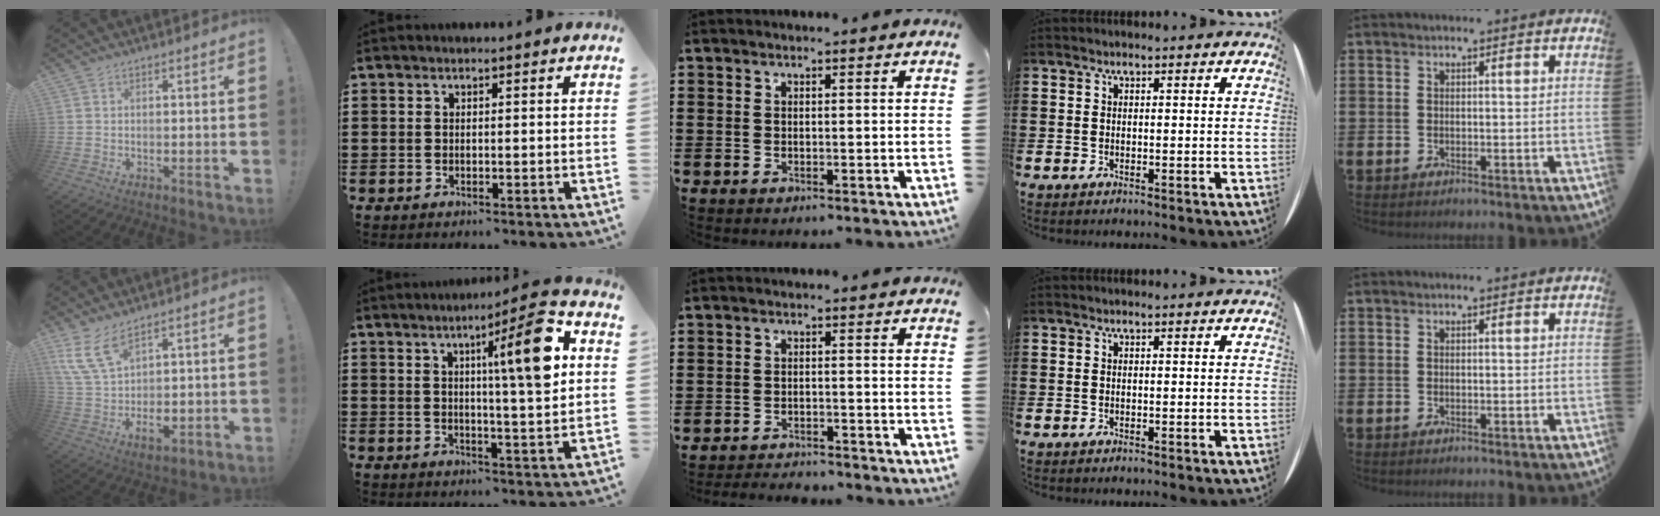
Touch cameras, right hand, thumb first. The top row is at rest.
{"thumb": {"total": 10.6, "force": [5.1, 4.8, 8.0], "torque": [-0.165, -0.034, 0.100]}, "index": {"total": 11.5, "force": [3.9, 1.3, 10.8], "torque": [-0.169, -0.004, 0.051]}, "middle": {"total": 2.5, "force": [-2.5, 0.2, 0.1], "torque": [-0.008, -0.001, -0.052]}}